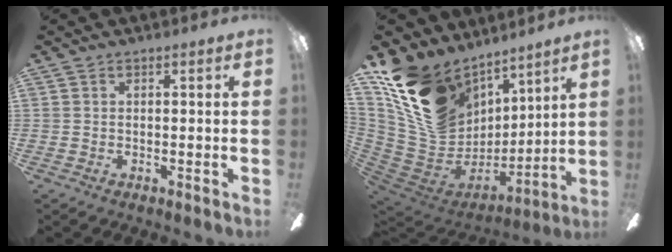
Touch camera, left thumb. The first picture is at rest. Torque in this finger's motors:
{"motor_torque": [3.35, 1.66, 1.17, -1.60, 0.61]}